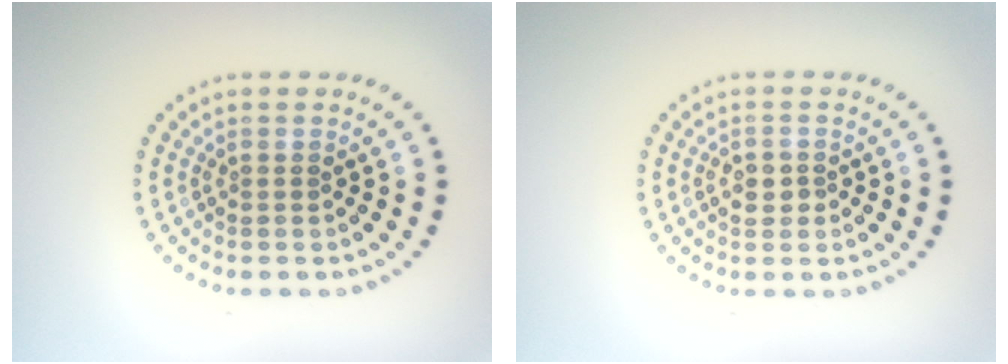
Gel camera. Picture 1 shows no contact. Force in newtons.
{"total": 1.7, "press": 1.7, "slide": 0.1}